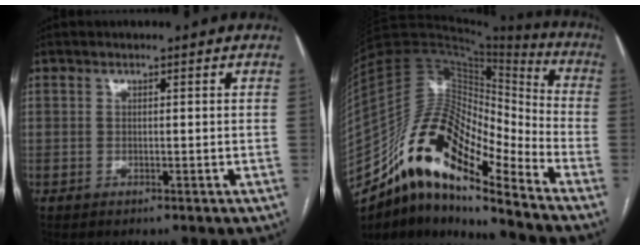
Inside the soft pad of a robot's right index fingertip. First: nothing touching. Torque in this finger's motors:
{"motor_torque": [0.67, -0.97, 0.91, 0.16]}